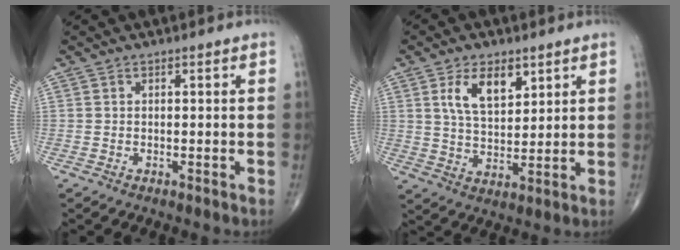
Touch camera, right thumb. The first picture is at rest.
{"total": 8.8, "force": [4.1, 4.6, 6.3], "torque": [-0.093, -0.021, 0.079]}